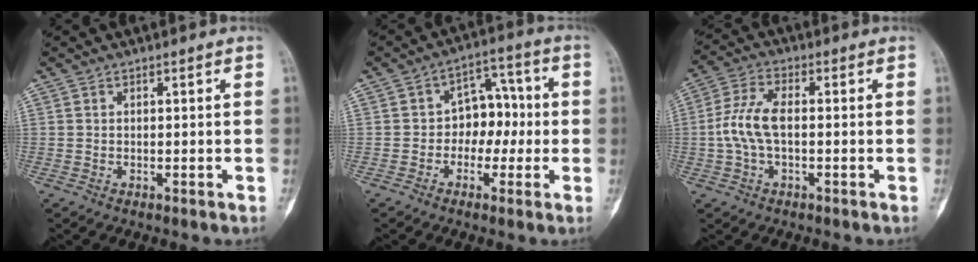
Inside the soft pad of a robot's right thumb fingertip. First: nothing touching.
{"total": 8.2, "force": [-0.9, 6.1, 5.4], "torque": [-0.030, 0.034, -0.027]}
{"total": 7.7, "force": [-0.5, 3.7, 6.7], "torque": [-0.158, 0.022, -0.015]}